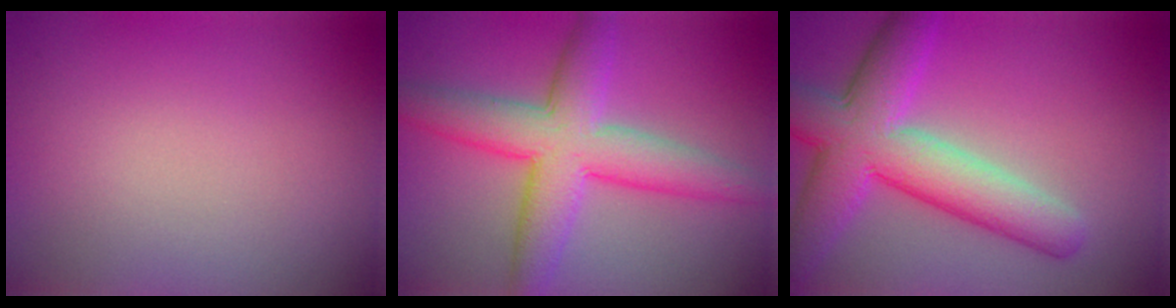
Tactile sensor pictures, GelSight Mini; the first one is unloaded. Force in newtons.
{"total": 7.5, "press": 7.5, "slide": 0.1}
{"total": 8.5, "press": 8.5, "slide": 0.3}